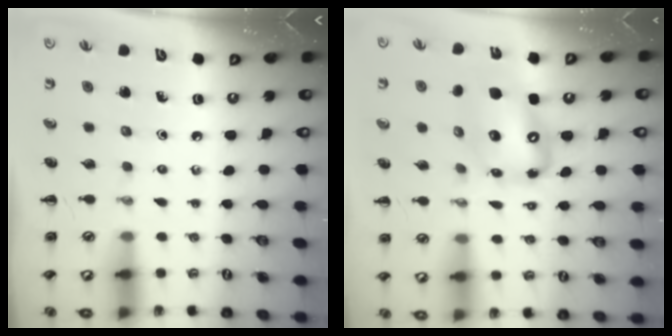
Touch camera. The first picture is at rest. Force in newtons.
{"total": 12.5, "press": 11.9, "slide": 3.7}